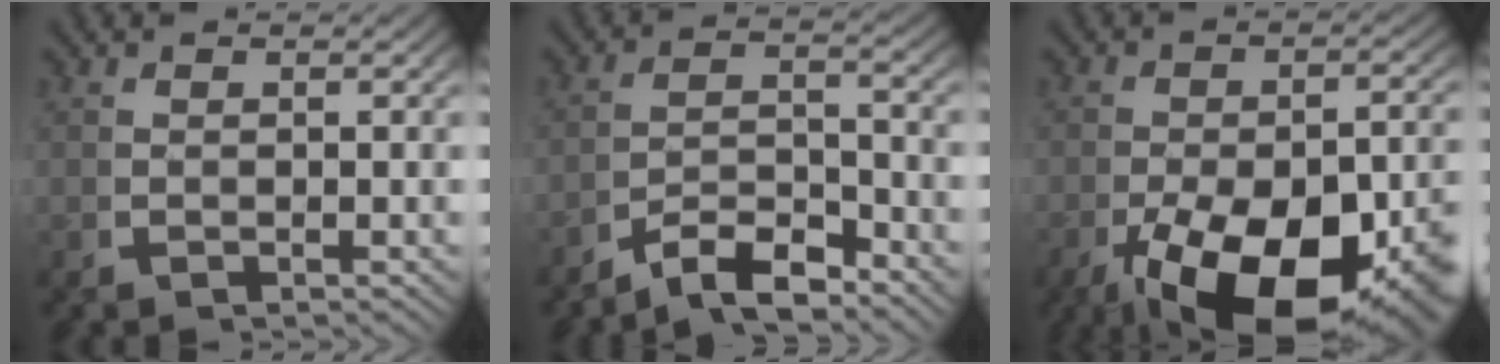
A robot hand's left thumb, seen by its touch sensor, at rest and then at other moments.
{"total": 5.3, "force": [-3.7, 2.3, 2.9], "torque": [-0.041, -0.015, -0.064]}
{"total": 15.0, "force": [-5.6, 8.3, 11.2], "torque": [-0.197, -0.075, -0.049]}